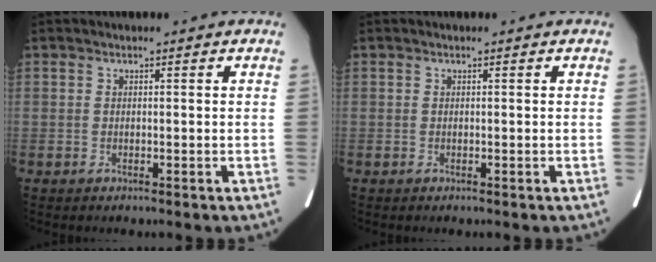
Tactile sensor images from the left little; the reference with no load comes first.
{"total": 0.0}